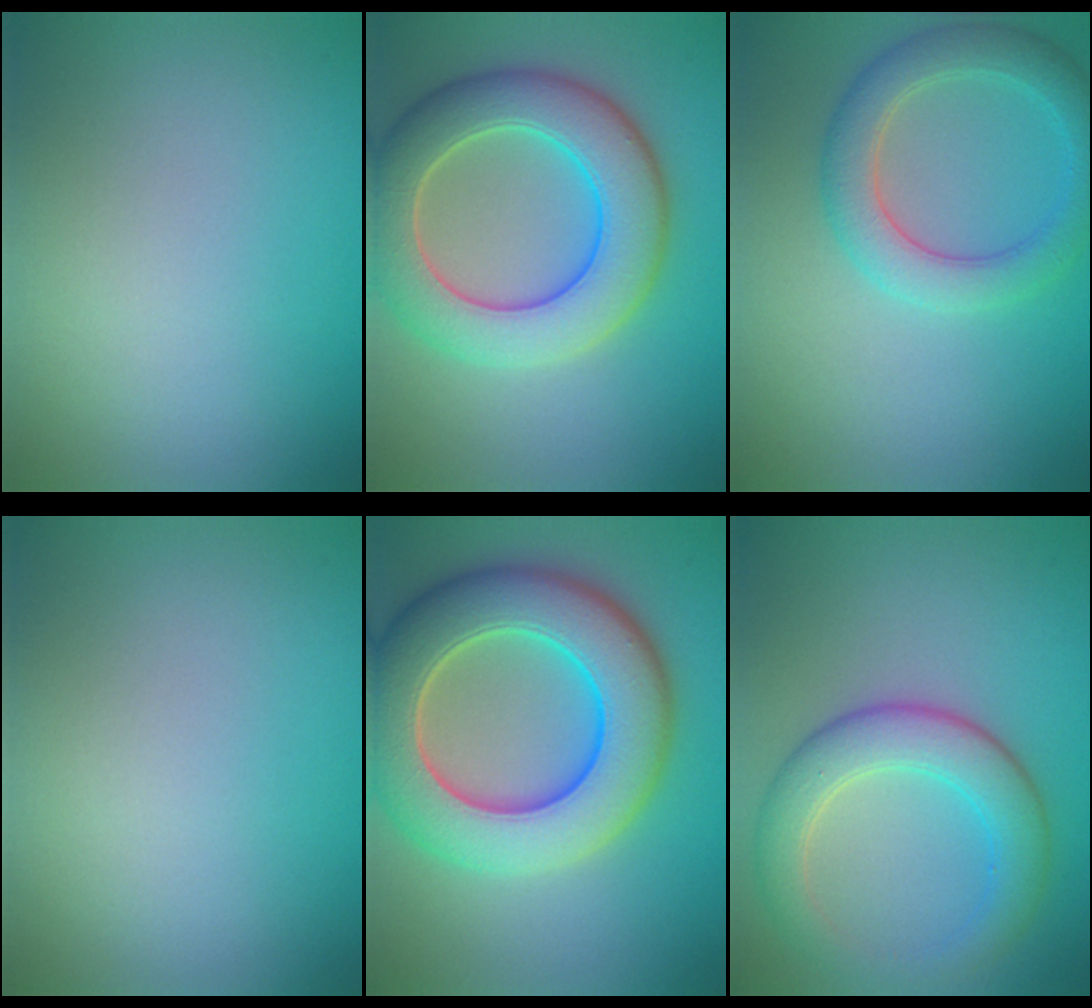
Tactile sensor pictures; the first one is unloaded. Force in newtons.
{"total": 8.5, "press": 8.4, "slide": 0.6}
{"total": 4.3, "press": 4.3, "slide": 0.2}
{"total": 0.0}
{"total": 11.2, "press": 11.1, "slide": 0.9}
{"total": 5.0, "press": 5.0, "slide": 0.3}